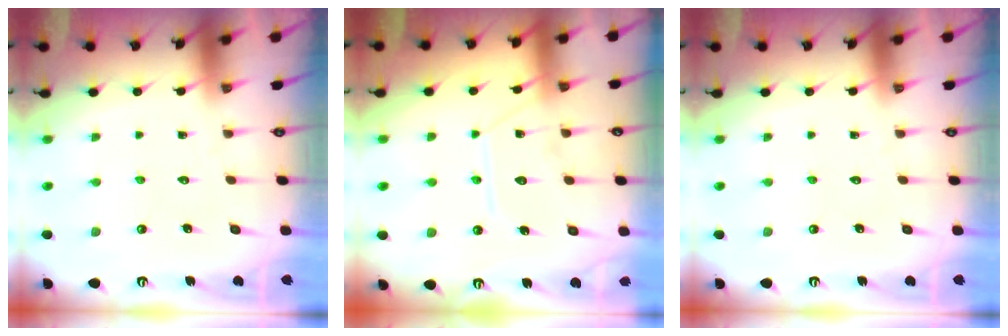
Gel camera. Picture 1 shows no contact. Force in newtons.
{"total": 10.7, "press": 10.7, "slide": 0.9}
{"total": 0.0}